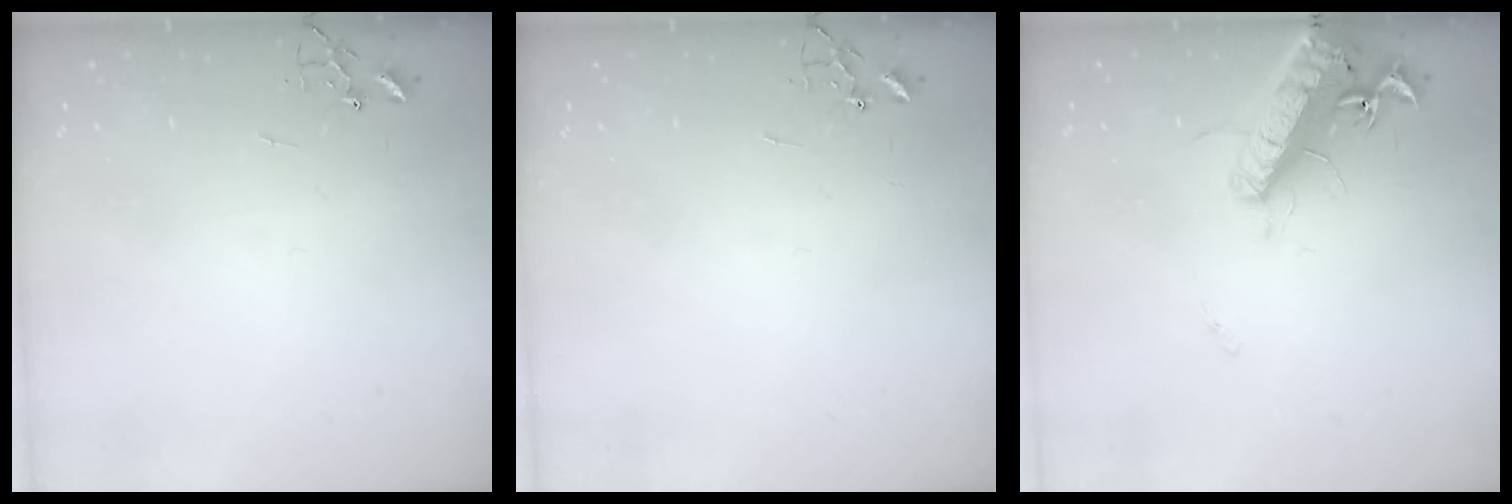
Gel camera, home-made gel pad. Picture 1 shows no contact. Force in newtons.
{"total": 0.0}
{"total": 18.1, "press": 17.6, "slide": 4.0}